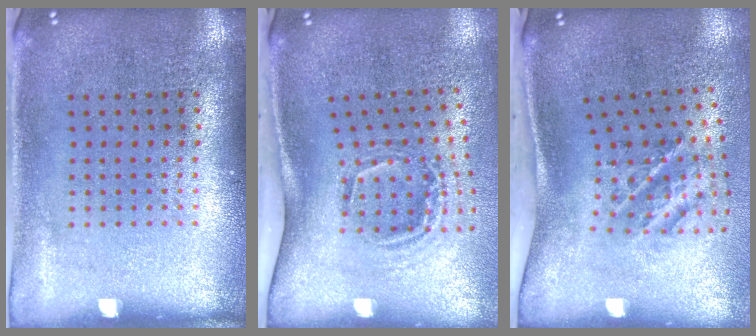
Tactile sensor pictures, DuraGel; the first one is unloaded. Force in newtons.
{"total": 2.0, "press": 1.3, "slide": 1.6}
{"total": 2.1, "press": 1.3, "slide": 1.7}